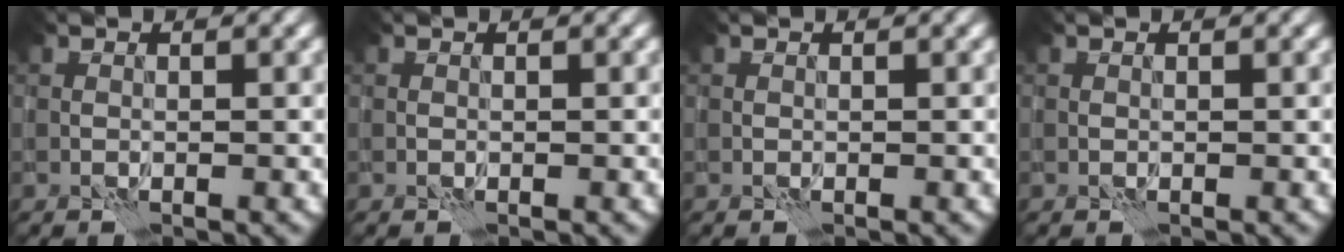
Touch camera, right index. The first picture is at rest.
{"total": 0.0}
{"total": 0.0}
{"total": 0.0}